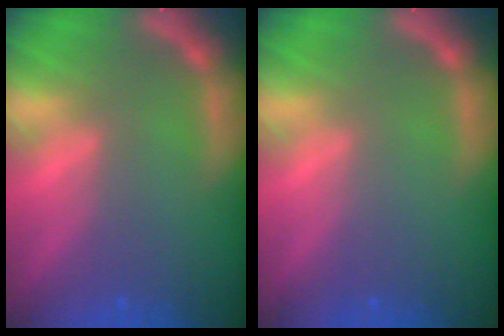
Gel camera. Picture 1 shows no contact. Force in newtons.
{"total": 0.0}